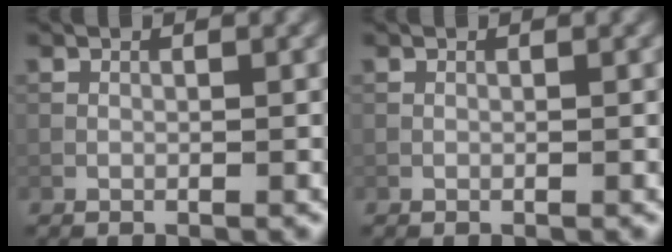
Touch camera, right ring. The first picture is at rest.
{"total": 0.0}